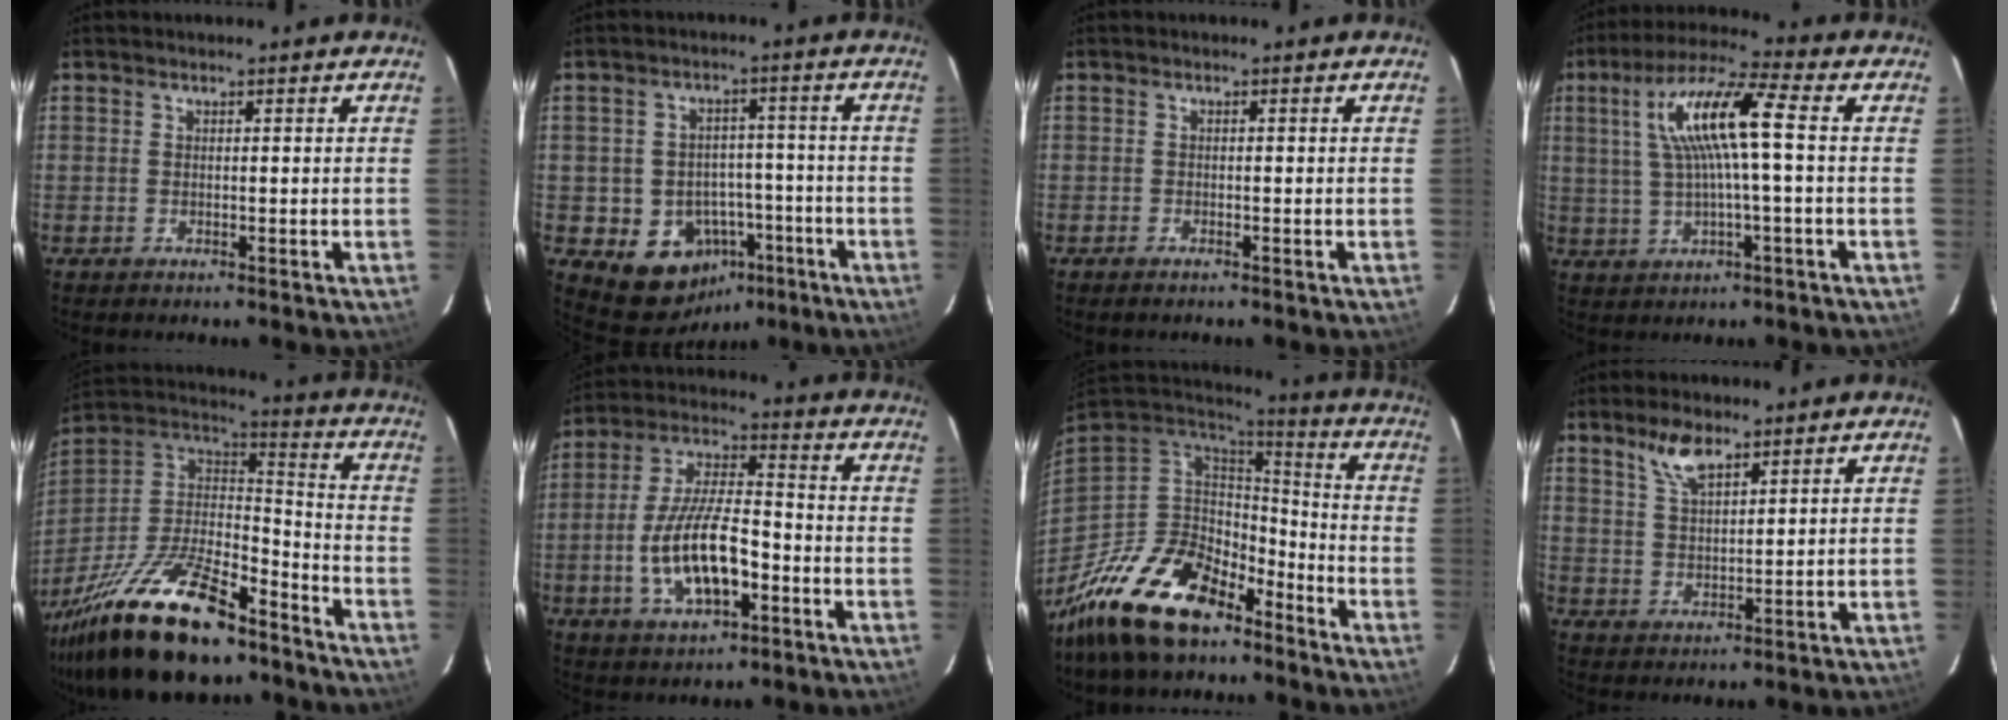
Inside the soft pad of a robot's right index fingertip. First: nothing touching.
{"total": 10.8, "force": [-4.8, 9.0, 3.5], "torque": [-0.078, 0.037, -0.038]}
{"total": 1.0, "force": [-0.9, 0.3, 0.4], "torque": [-0.012, -0.002, -0.019]}
{"total": 11.9, "force": [1.8, 1.4, 11.7], "torque": [-0.223, 0.019, 0.036]}
{"total": 28.9, "force": [-19.9, 10.7, 18.0], "torque": [-0.363, -0.016, -0.326]}
{"total": 14.3, "force": [-4.5, 5.3, 12.5], "torque": [-0.251, -0.001, -0.076]}
{"total": 18.5, "force": [-12.3, 9.3, 10.2], "torque": [-0.214, -0.013, -0.215]}
{"total": 5.6, "force": [4.0, 2.0, 3.5], "torque": [-0.065, 0.003, 0.081]}